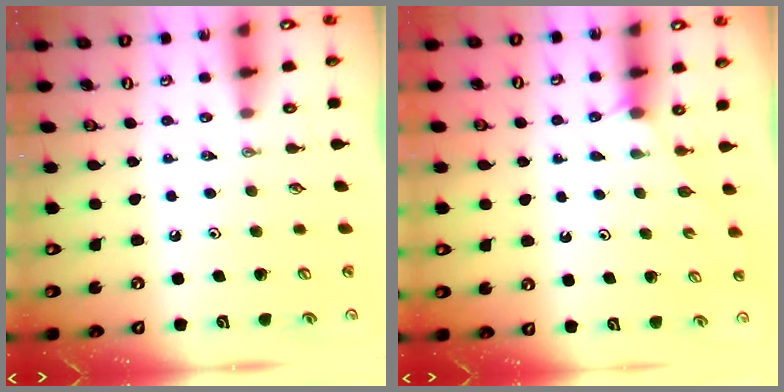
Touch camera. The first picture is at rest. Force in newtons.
{"total": 1.3, "press": 1.3, "slide": 0.3}